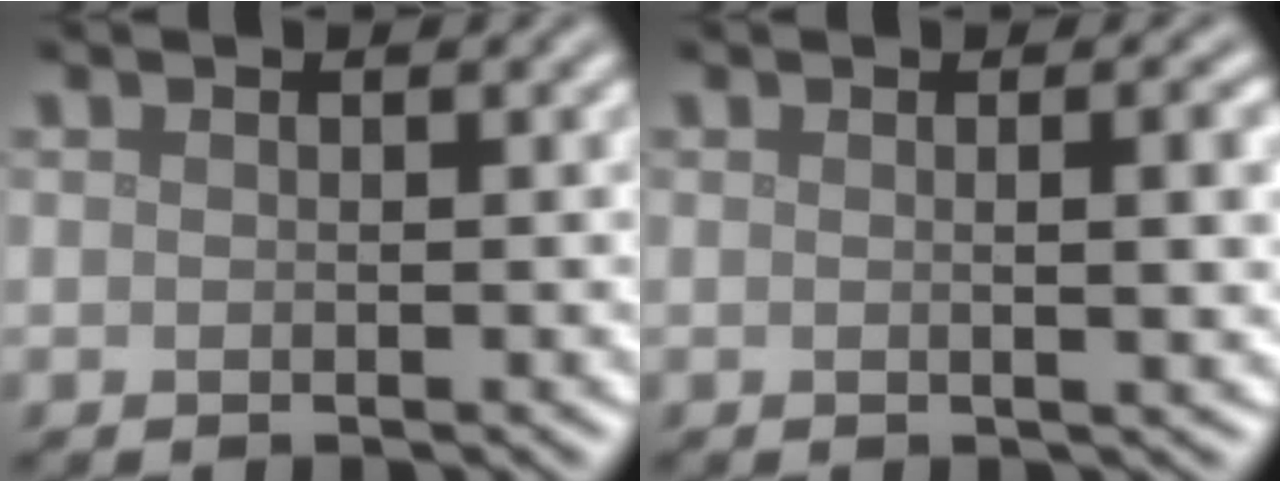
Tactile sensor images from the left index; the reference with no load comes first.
{"total": 3.9, "force": [0.3, 1.2, 3.7], "torque": [-0.038, 0.008, 0.001]}